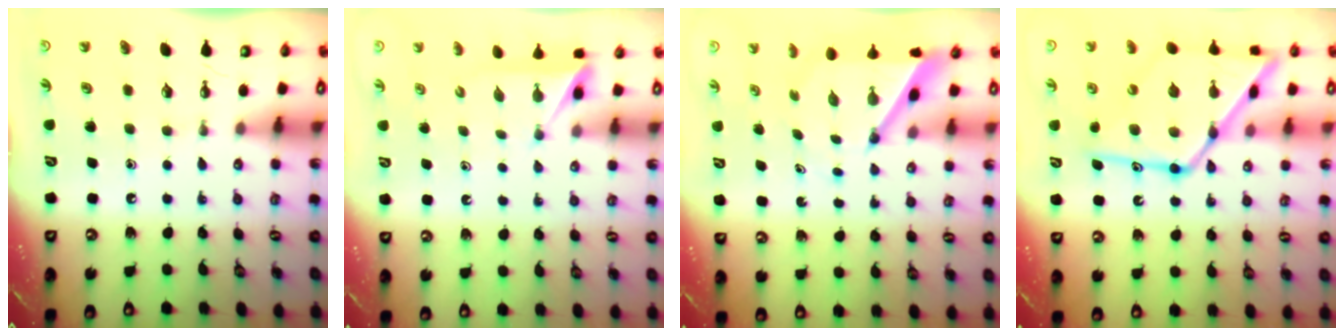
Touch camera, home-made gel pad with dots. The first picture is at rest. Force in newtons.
{"total": 3.1, "press": 3.1, "slide": 0.5}
{"total": 6.4, "press": 6.4, "slide": 0.5}
{"total": 22.6, "press": 22.5, "slide": 1.8}